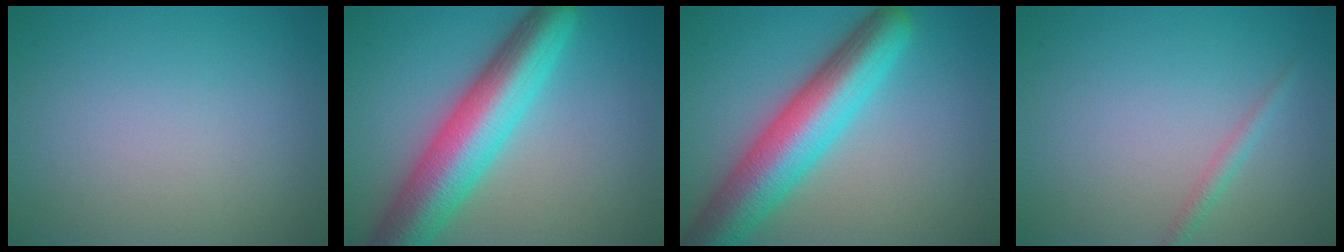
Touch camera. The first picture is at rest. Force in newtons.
{"total": 9.7, "press": 9.7, "slide": 0.2}
{"total": 9.3, "press": 9.3, "slide": 0.4}
{"total": 1.2, "press": 1.2, "slide": 0.1}